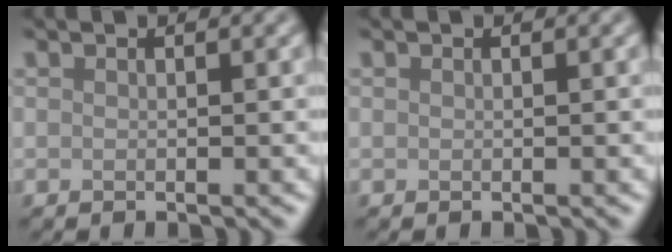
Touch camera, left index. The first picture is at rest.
{"total": 0.0}